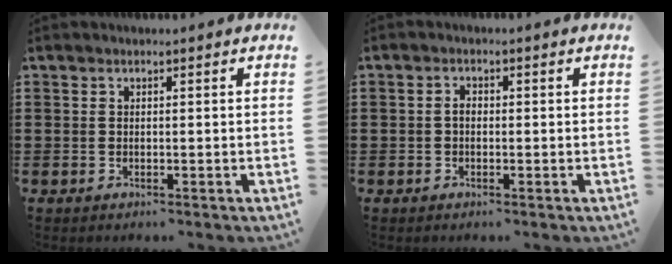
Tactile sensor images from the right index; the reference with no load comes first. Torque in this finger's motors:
{"motor_torque": [0.33, -0.26, 0.22, 0.06]}